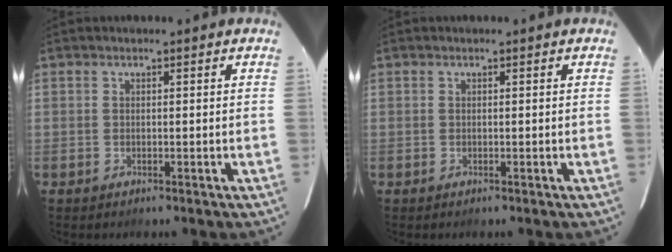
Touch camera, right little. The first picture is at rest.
{"total": 0.0}